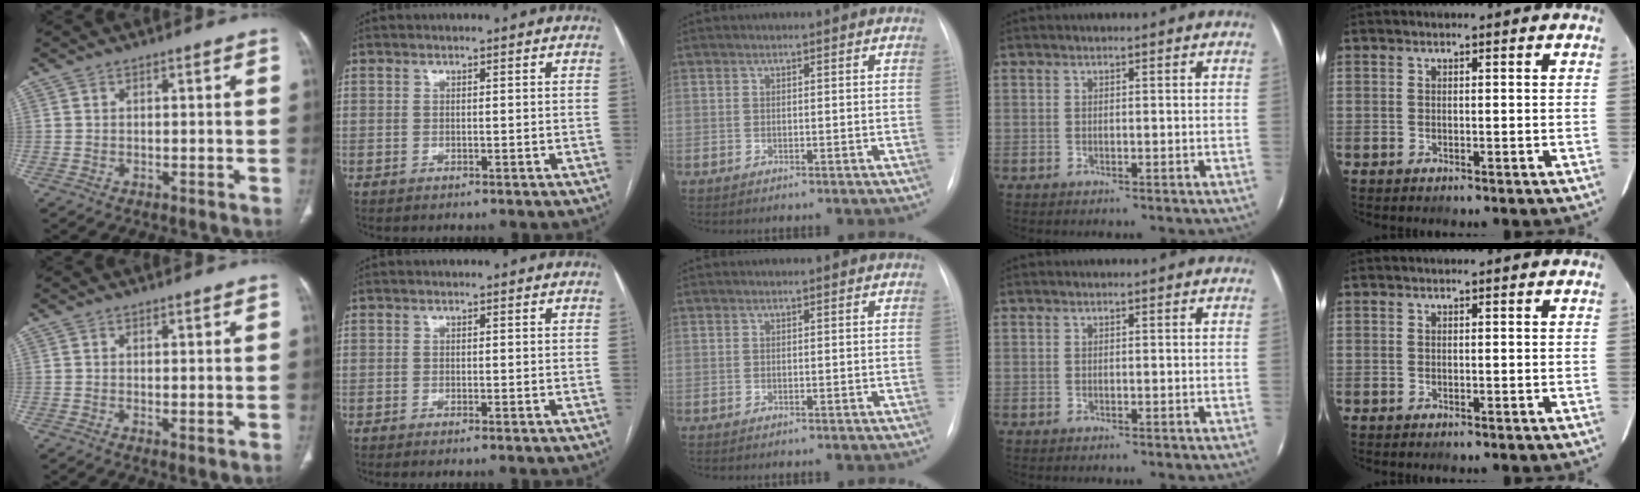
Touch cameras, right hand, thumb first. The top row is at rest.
{"thumb": {"total": 1.1, "force": [0.0, 0.3, 1.1], "torque": [-0.025, -0.008, 0.001]}, "index": {"total": 0.6, "force": [-0.5, -0.2, 0.4], "torque": [-0.008, 0.000, -0.009]}}